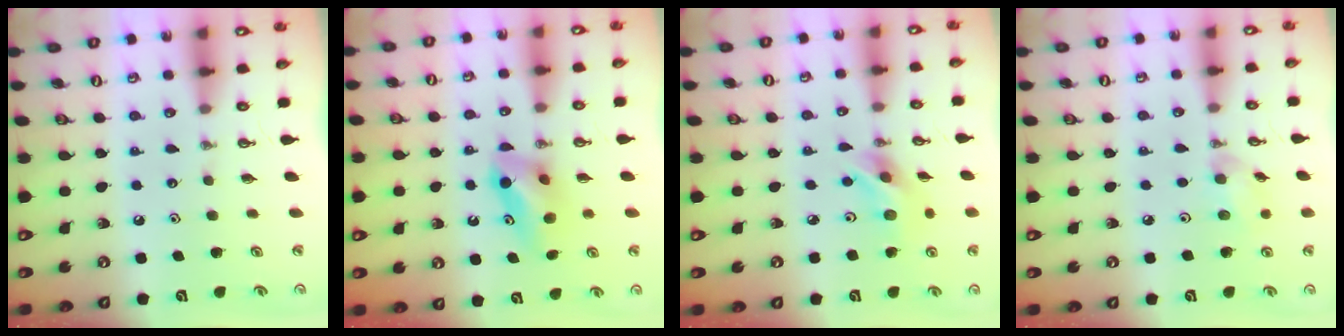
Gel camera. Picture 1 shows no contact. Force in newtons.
{"total": 8.3, "press": 8.2, "slide": 1.3}
{"total": 9.4, "press": 9.4, "slide": 0.3}
{"total": 5.7, "press": 5.7, "slide": 0.8}